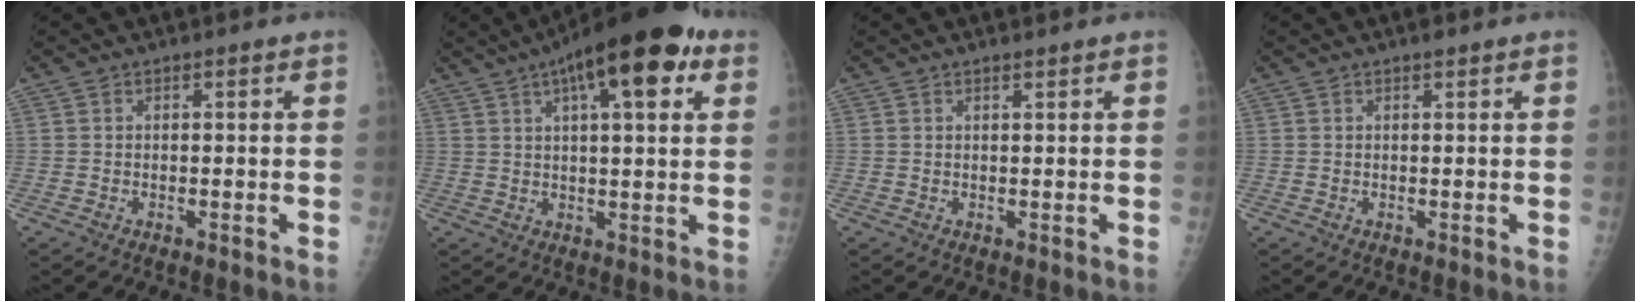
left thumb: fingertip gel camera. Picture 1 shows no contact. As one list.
[{"total": 16.2, "force": [7.7, 5.2, 13.3], "torque": [-0.180, 0.004, 0.110]}, {"total": 0.7, "force": [0.5, 0.0, 0.4], "torque": [-0.007, -0.002, 0.009]}, {"total": 0.8, "force": [0.5, 0.2, 0.6], "torque": [-0.006, 0.001, 0.006]}]